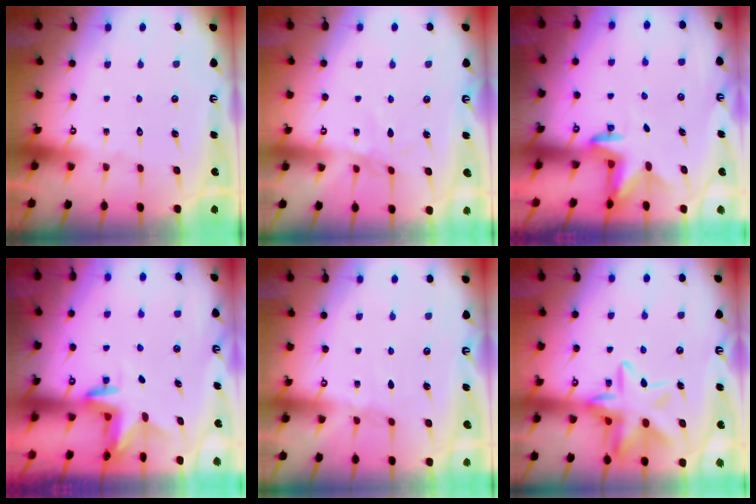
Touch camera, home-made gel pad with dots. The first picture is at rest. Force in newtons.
{"total": 2.0, "press": 1.9, "slide": 0.4}
{"total": 2.9, "press": 2.9, "slide": 0.5}
{"total": 3.0, "press": 3.0, "slide": 0.2}
{"total": 3.5, "press": 3.4, "slide": 0.5}
{"total": 15.9, "press": 15.8, "slide": 1.6}